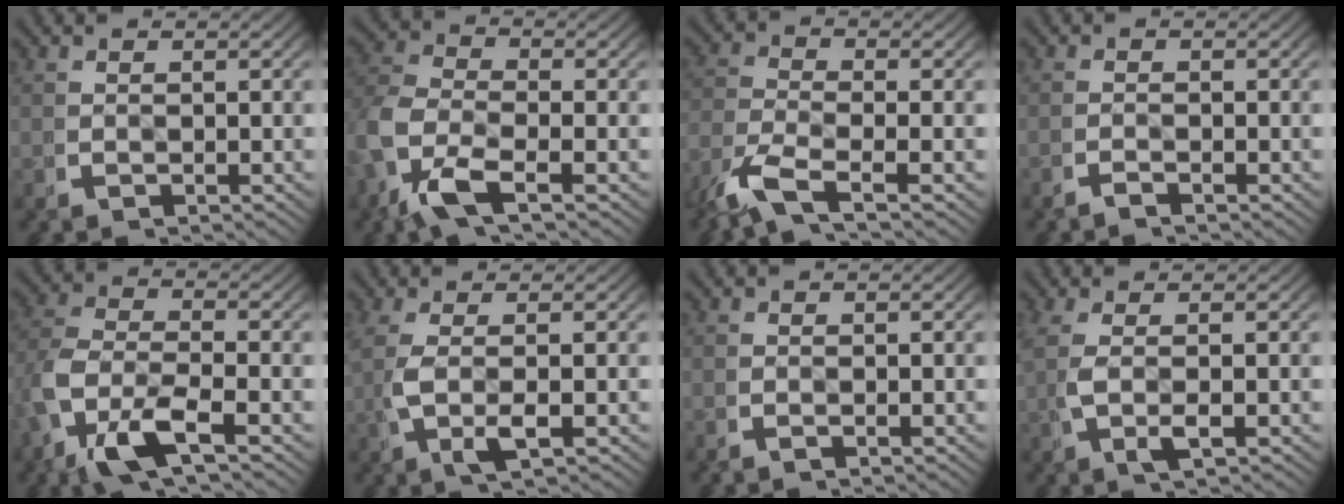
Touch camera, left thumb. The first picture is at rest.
{"total": 7.1, "force": [-1.2, 4.5, 5.3], "torque": [-0.139, -0.021, -0.021]}
{"total": 6.0, "force": [-3.2, 2.7, 4.3], "torque": [-0.111, -0.022, -0.049]}
{"total": 0.9, "force": [-0.9, -0.1, 0.2], "torque": [-0.001, 0.000, -0.023]}
{"total": 7.6, "force": [-1.5, 4.2, 6.1], "torque": [-0.159, -0.030, -0.015]}
{"total": 3.9, "force": [0.3, 0.8, 3.8], "torque": [-0.092, -0.005, 0.014]}
{"total": 0.0}
{"total": 3.0, "force": [0.4, 0.4, 3.0], "torque": [-0.073, -0.002, 0.012]}